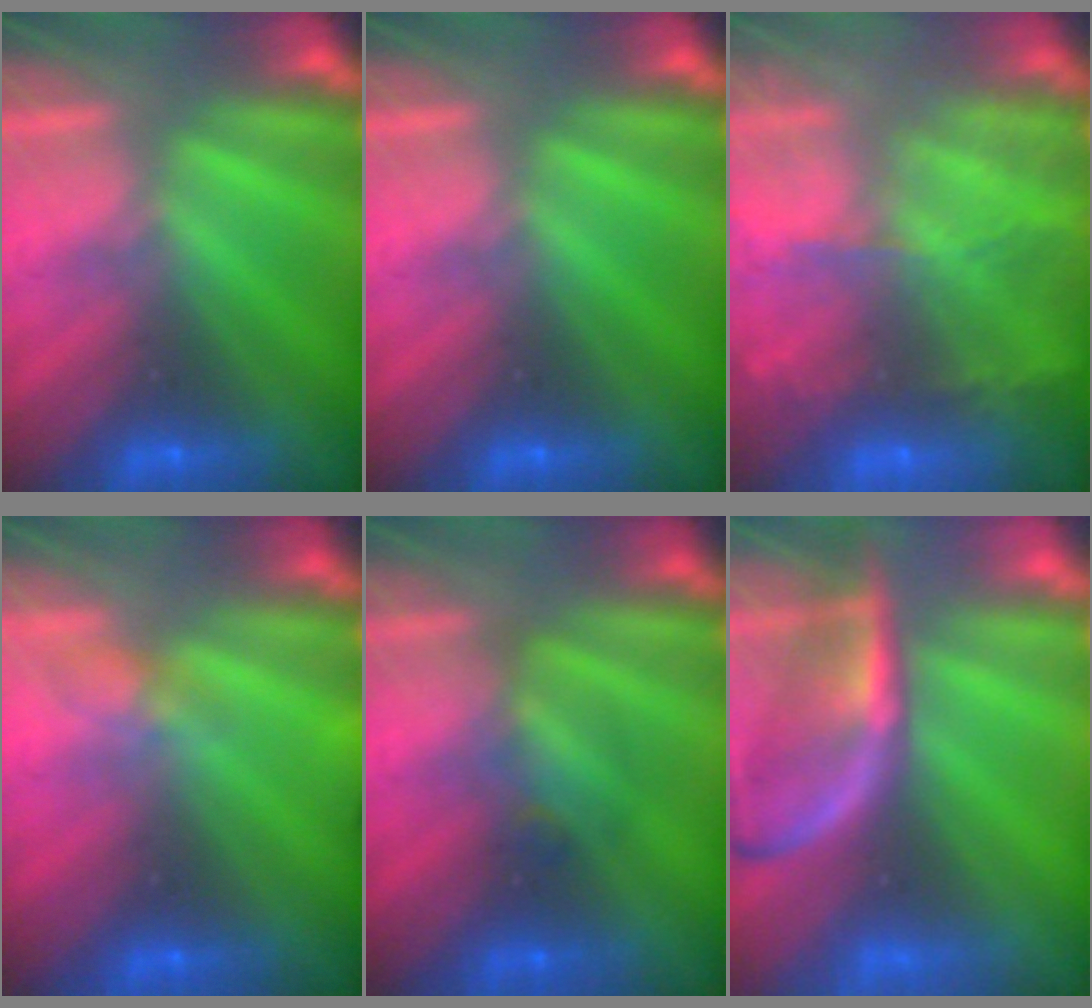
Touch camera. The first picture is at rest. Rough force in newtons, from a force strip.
{"total": 0.0}
{"total": 8.2}
{"total": 3.5}
{"total": 2.4}
{"total": 2.4}